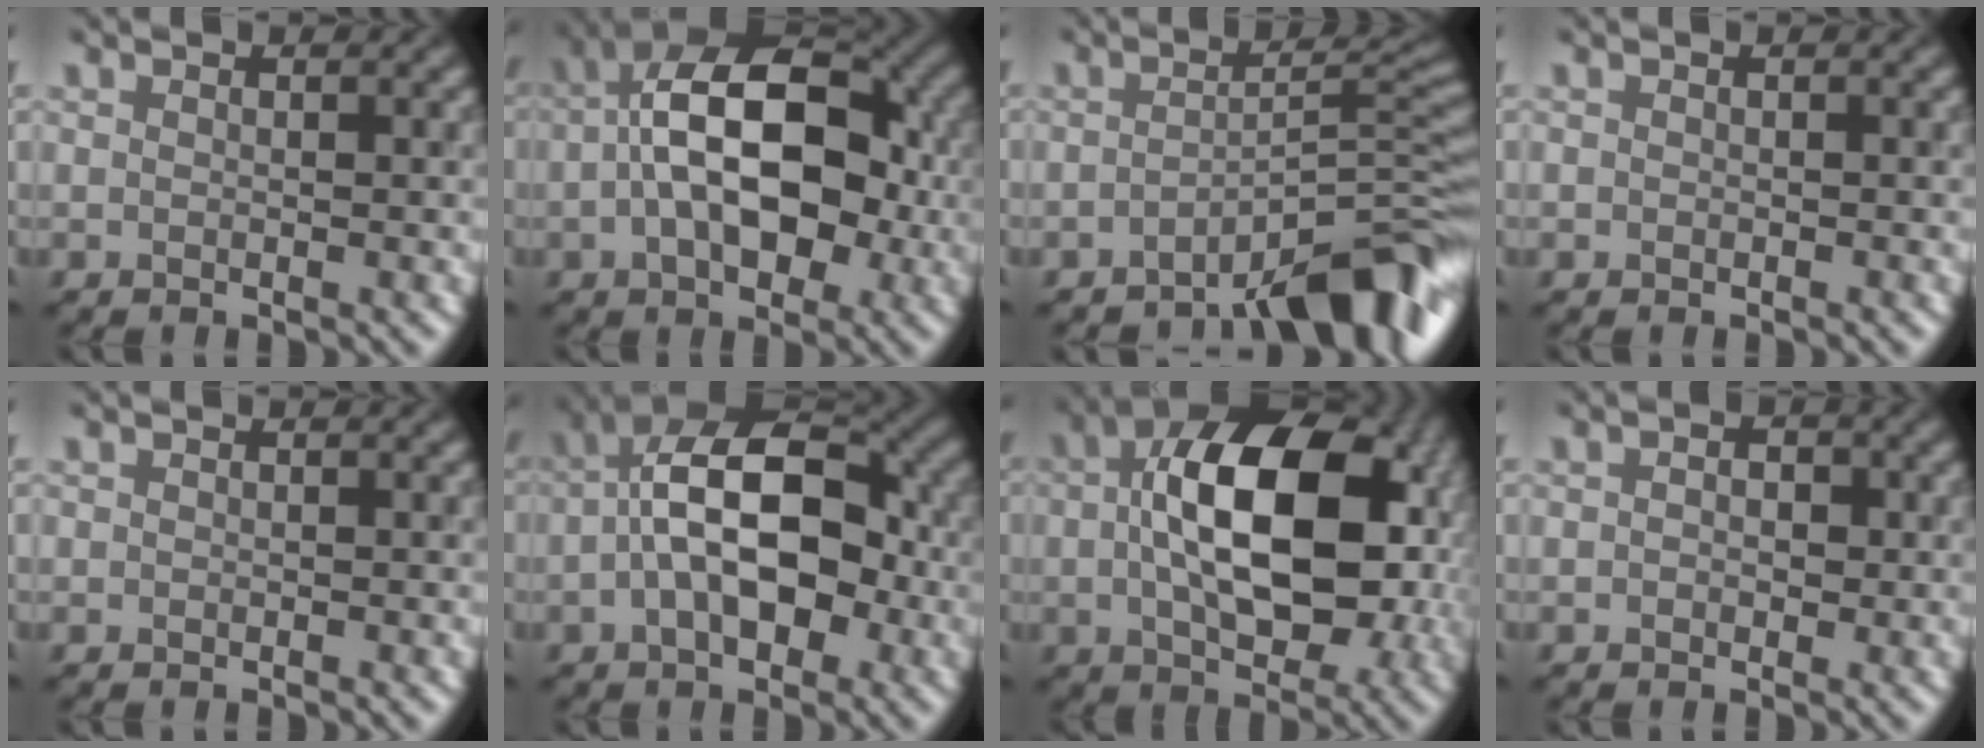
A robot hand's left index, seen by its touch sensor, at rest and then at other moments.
{"total": 12.3, "force": [-0.2, 7.0, 10.1], "torque": [-0.151, 0.024, -0.010]}
{"total": 6.9, "force": [-4.9, 1.5, 4.7], "torque": [-0.057, 0.012, -0.079]}
{"total": 0.0}
{"total": 0.0}
{"total": 11.1, "force": [-0.8, 6.1, 9.2], "torque": [-0.144, 0.024, -0.024]}
{"total": 13.8, "force": [1.2, 8.0, 11.1], "torque": [-0.171, 0.010, 0.021]}
{"total": 1.7, "force": [0.3, 1.3, 1.0], "torque": [-0.007, 0.001, -0.011]}